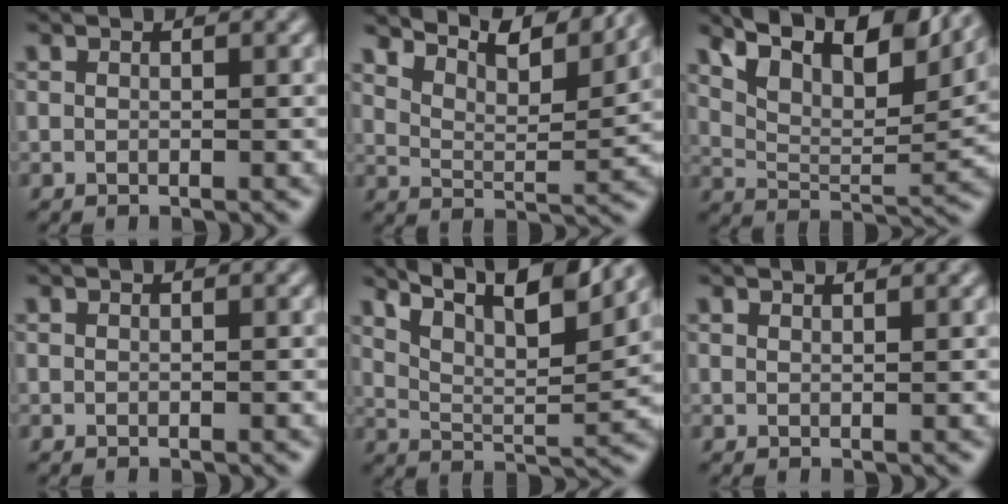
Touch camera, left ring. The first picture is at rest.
{"total": 8.4, "force": [7.5, 1.3, 3.6], "torque": [-0.080, 0.011, 0.111]}
{"total": 13.1, "force": [8.6, 4.8, 8.6], "torque": [-0.147, 0.031, 0.135]}
{"total": 0.0}
{"total": 9.5, "force": [7.2, 2.1, 5.8], "torque": [-0.105, 0.012, 0.106]}
{"total": 0.9, "force": [0.9, -0.1, 0.1], "torque": [-0.004, -0.003, 0.011]}